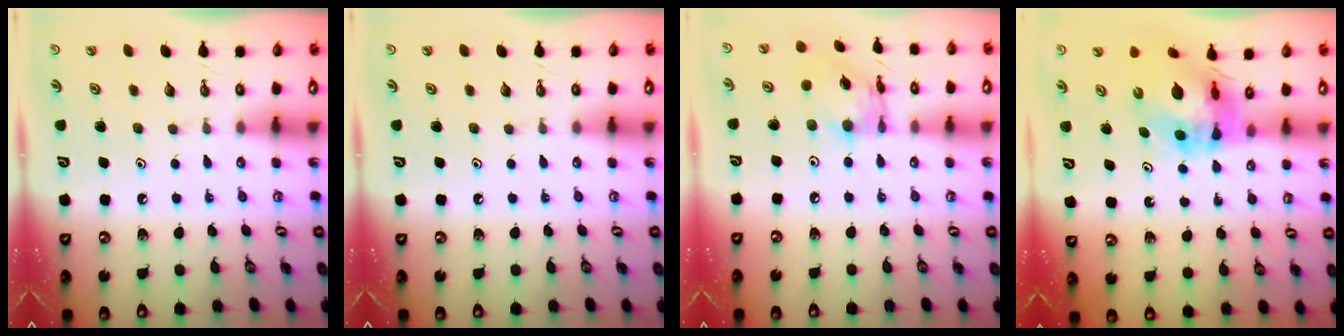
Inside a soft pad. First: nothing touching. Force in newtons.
{"total": 0.0}
{"total": 11.1, "press": 11.1, "slide": 0.7}
{"total": 12.7, "press": 12.6, "slide": 1.5}